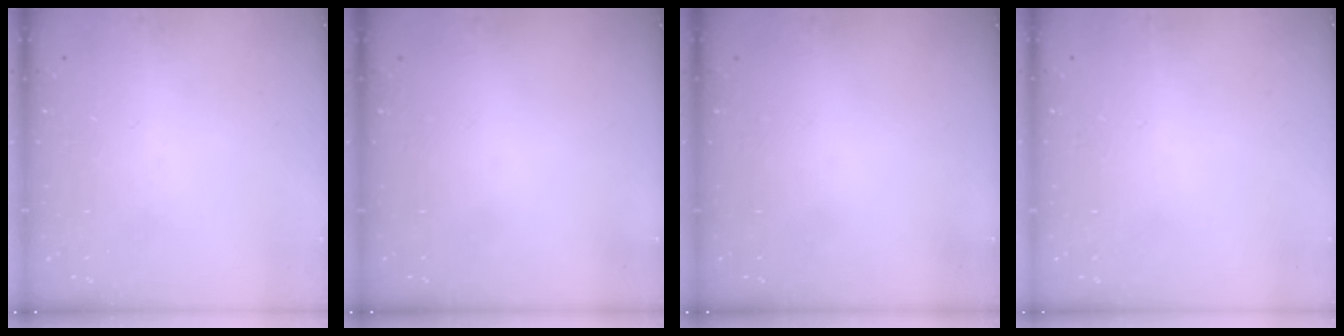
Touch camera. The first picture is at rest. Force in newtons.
{"total": 0.0}
{"total": 0.0}
{"total": 2.6, "press": 2.6, "slide": 0.2}